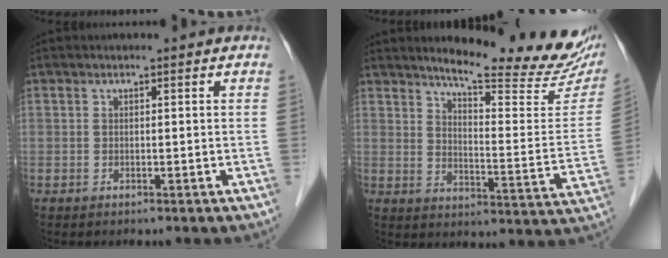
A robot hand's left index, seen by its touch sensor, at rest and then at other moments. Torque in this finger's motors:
{"motor_torque": [0.29, -0.32, 0.33, 0.06]}